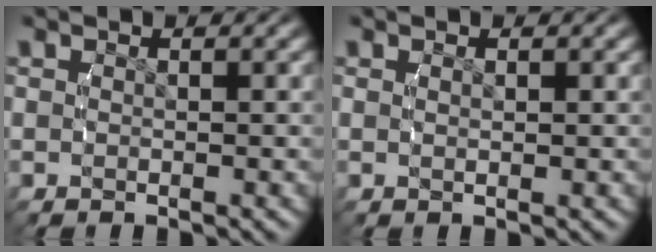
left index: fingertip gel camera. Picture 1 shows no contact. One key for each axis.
{"total": 0.7, "fx": 0.2, "fy": -0.3, "fz": 0.6, "tx": -0.010, "ty": -0.003, "tz": 0.007}